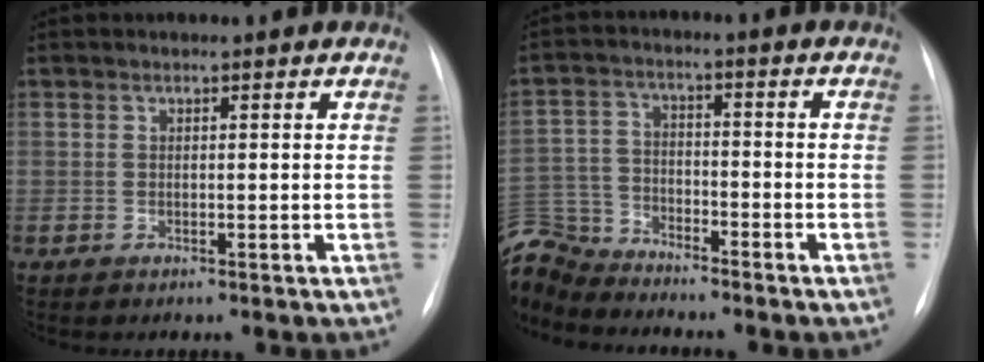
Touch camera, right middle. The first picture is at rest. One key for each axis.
{"total": 11.0, "fx": -10.5, "fy": 3.0, "fz": 1.2, "tx": -0.045, "ty": 0.017, "tz": -0.205}